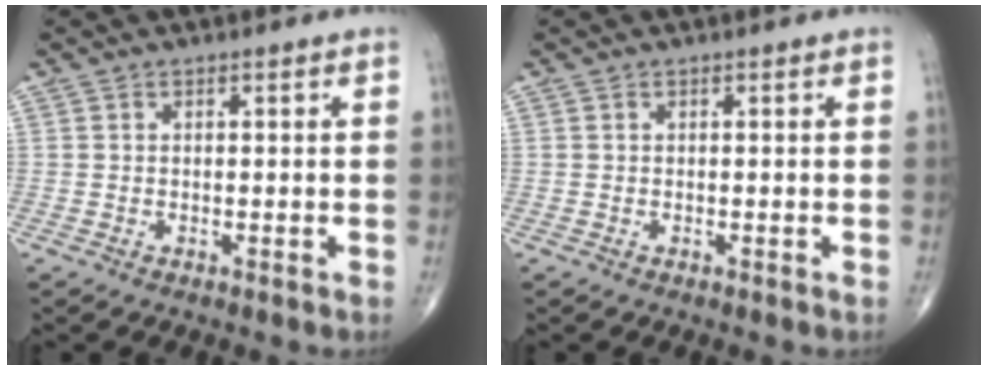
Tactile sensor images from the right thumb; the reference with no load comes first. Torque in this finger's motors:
{"motor_torque": [0.02, -0.18, -0.13, -0.10, 0.06]}